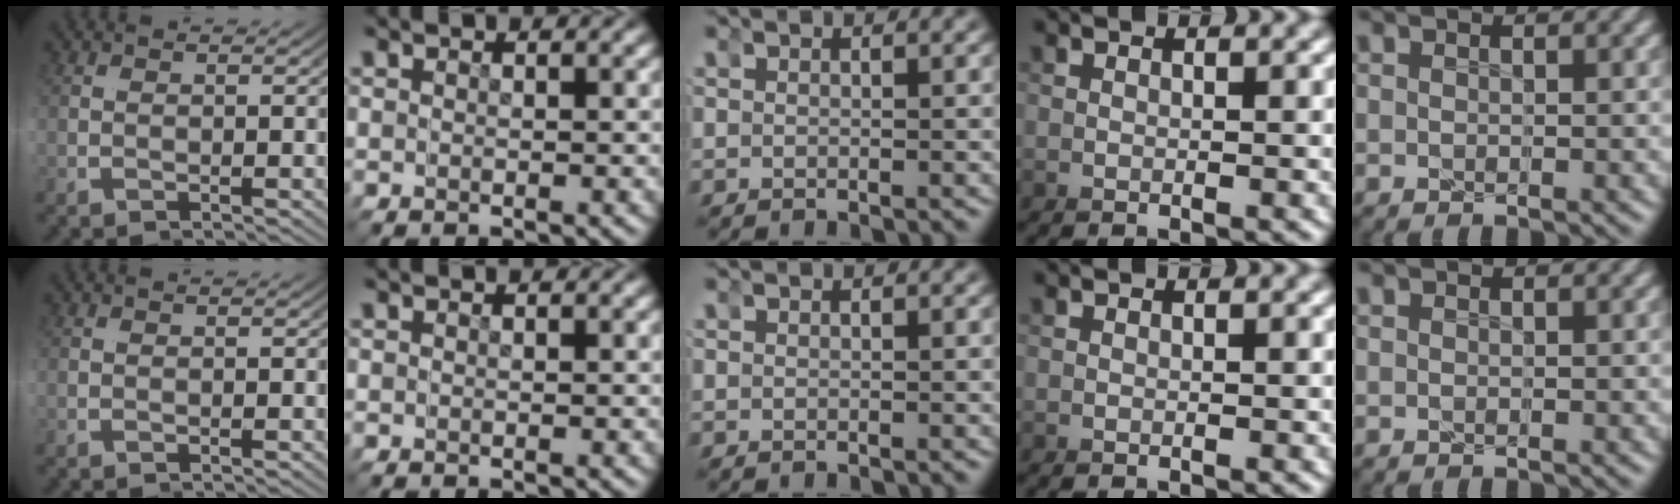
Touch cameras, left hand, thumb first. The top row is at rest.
{}